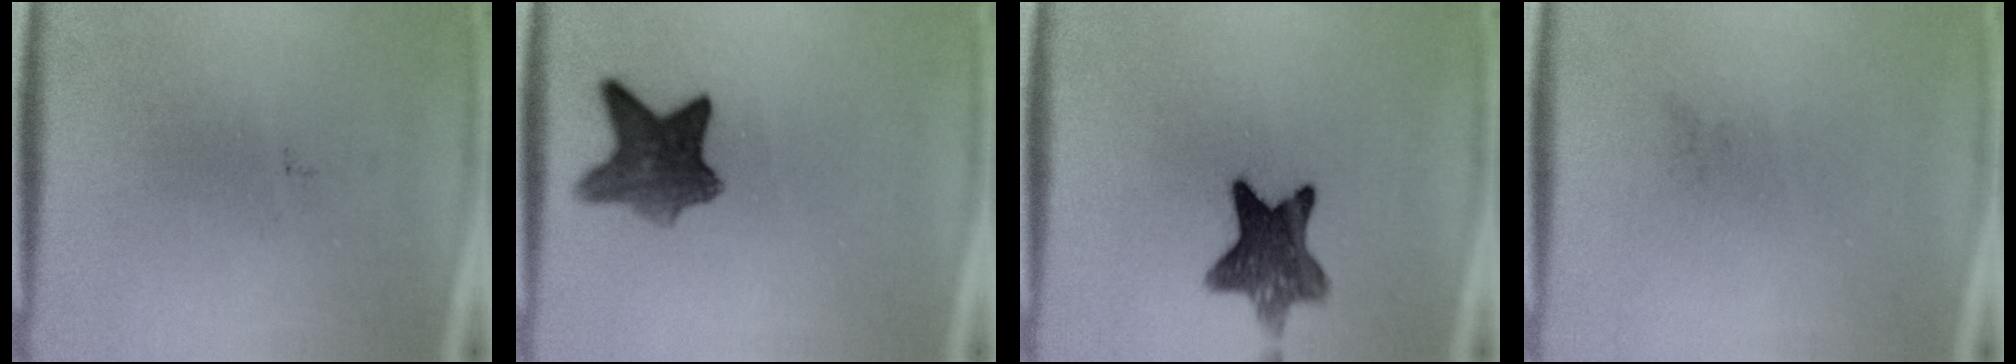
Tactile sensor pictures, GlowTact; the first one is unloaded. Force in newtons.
{"total": 7.7}
{"total": 9.6}
{"total": 0.0}